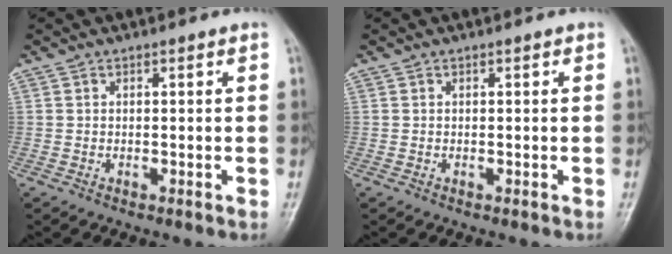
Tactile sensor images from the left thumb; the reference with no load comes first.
{"total": 0.0}